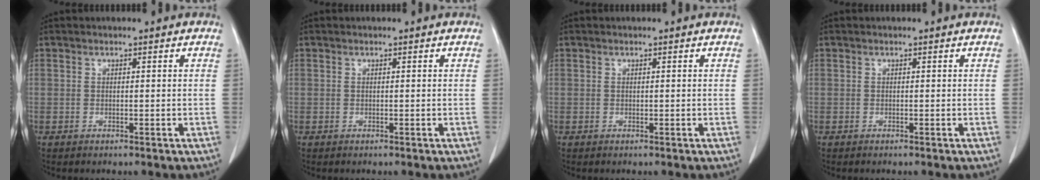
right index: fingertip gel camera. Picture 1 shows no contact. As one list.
[{"total": 0.0}, {"total": 0.0}, {"total": 0.0}]